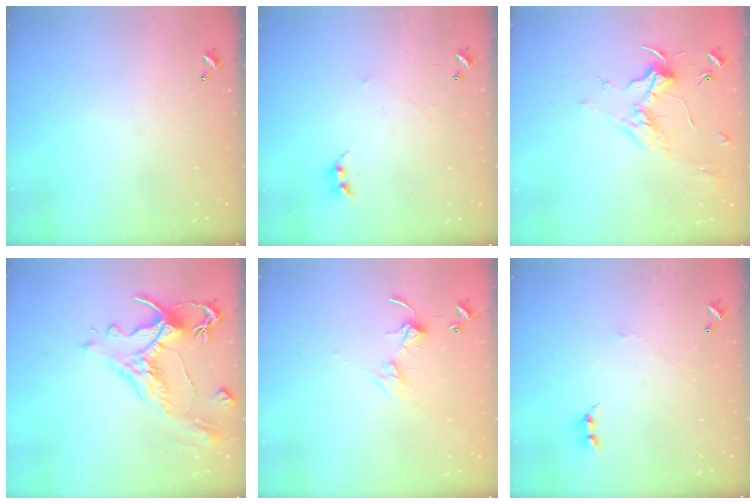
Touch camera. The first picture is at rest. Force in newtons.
{"total": 1.0, "press": 0.9, "slide": 0.4}
{"total": 1.8, "press": 1.7, "slide": 0.6}
{"total": 1.2, "press": 0.2, "slide": 1.2}
{"total": 3.1, "press": 3.1, "slide": 0.6}
{"total": 2.7, "press": 2.6, "slide": 0.4}